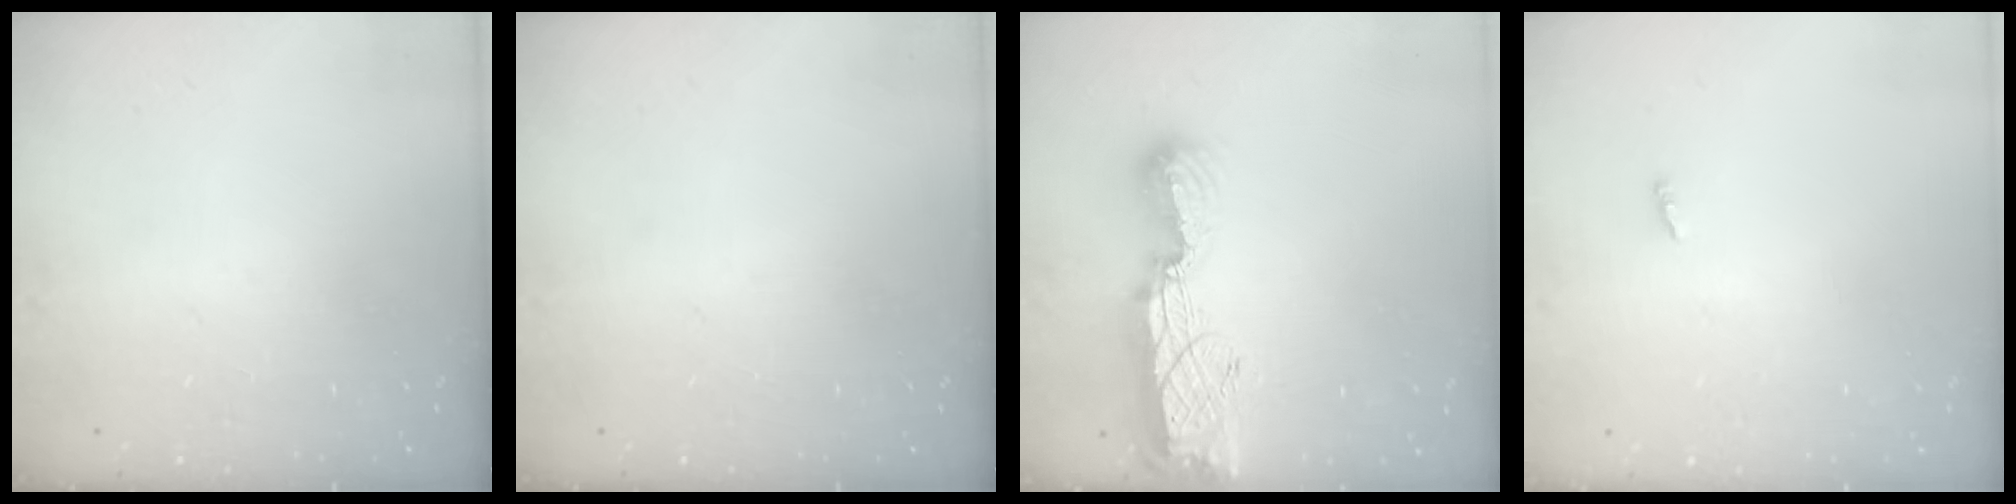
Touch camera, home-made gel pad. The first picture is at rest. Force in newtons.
{"total": 0.0}
{"total": 12.4, "press": 12.3, "slide": 1.2}
{"total": 1.9, "press": 1.9, "slide": 0.2}